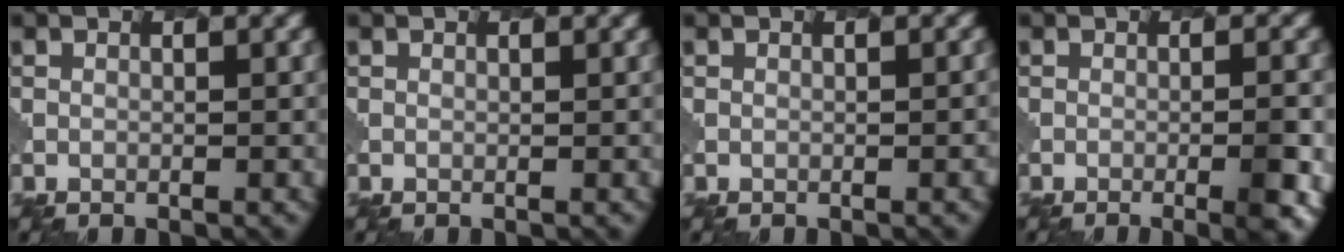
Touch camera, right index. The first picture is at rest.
{"total": 0.0}
{"total": 1.3, "force": [-0.3, 0.6, 1.1], "torque": [0.004, 0.007, -0.003]}
{"total": 4.8, "force": [-1.6, 1.6, 4.3], "torque": [-0.045, 0.005, -0.015]}